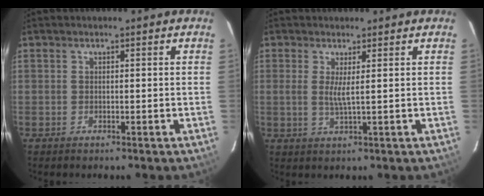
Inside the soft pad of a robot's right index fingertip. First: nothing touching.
{"total": 2.7, "force": [0.5, -0.1, 2.7], "torque": [-0.052, -0.007, 0.008]}